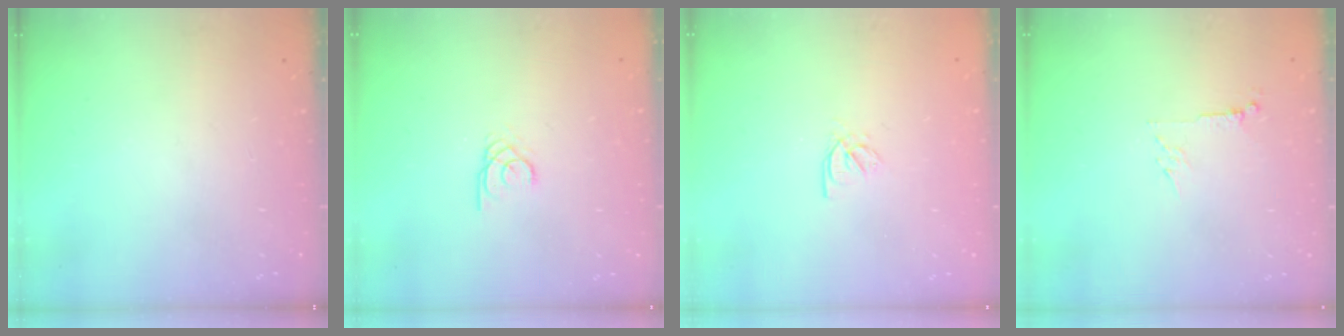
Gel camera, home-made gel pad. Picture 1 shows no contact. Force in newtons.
{"total": 1.9, "press": 1.9, "slide": 0.0}
{"total": 2.0, "press": 2.0, "slide": 0.4}
{"total": 5.0, "press": 4.9, "slide": 0.4}